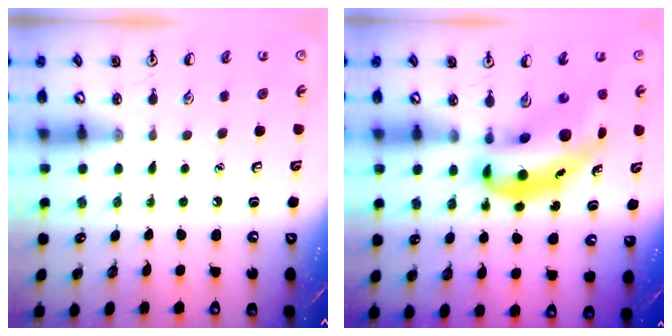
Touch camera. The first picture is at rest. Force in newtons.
{"total": 10.1, "press": 9.7, "slide": 3.0}